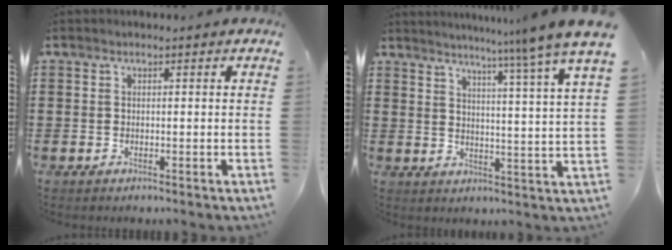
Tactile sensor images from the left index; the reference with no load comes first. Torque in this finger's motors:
{"motor_torque": [1.14, -1.00, 1.05, 0.21]}